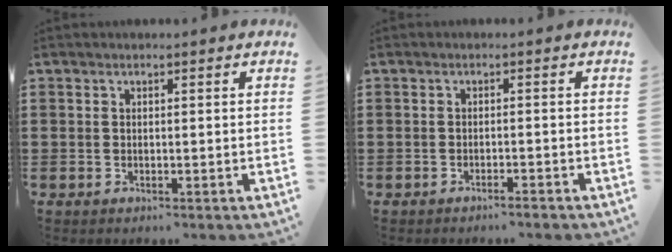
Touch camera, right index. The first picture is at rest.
{"total": 1.2, "force": [-1.1, 0.0, 0.5], "torque": [-0.011, 0.000, -0.021]}